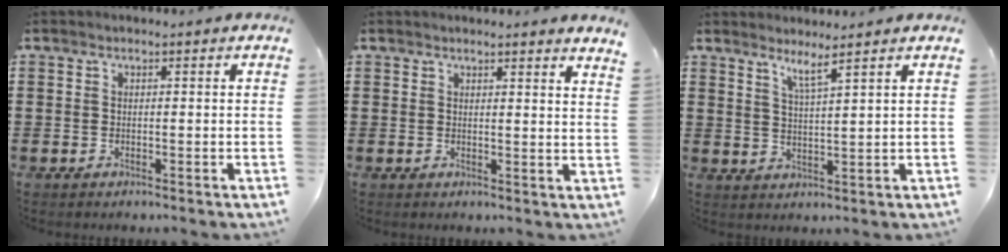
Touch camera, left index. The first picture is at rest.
{"total": 1.8, "force": [1.7, -0.5, 0.5], "torque": [-0.013, -0.006, 0.031]}
{"total": 3.3, "force": [2.8, -0.4, 1.8], "torque": [-0.043, -0.007, 0.049]}